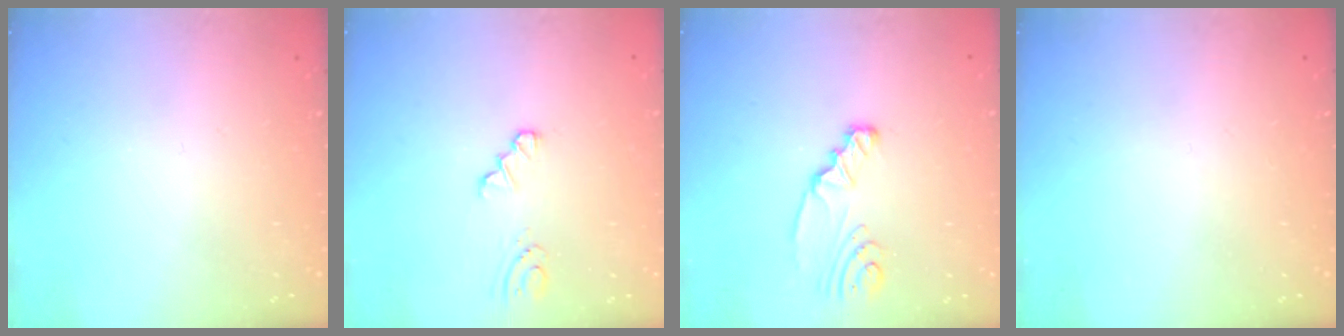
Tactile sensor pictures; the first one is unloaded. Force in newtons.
{"total": 0.7, "press": 0.7, "slide": 0.1}
{"total": 3.0, "press": 3.0, "slide": 0.4}
{"total": 0.0}